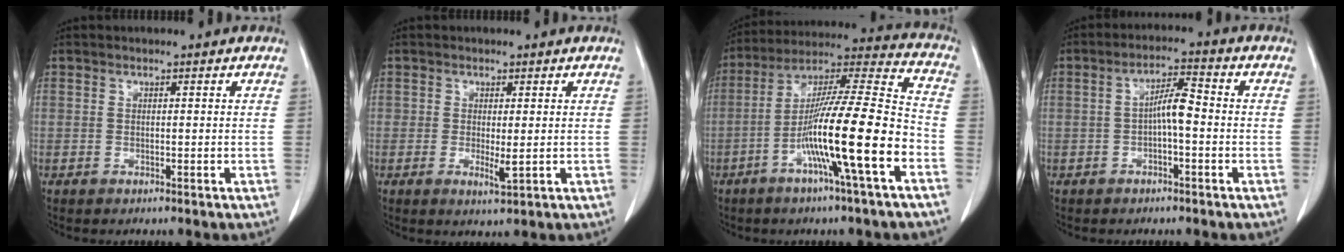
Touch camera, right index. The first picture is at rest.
{"total": 2.4, "force": [-0.3, 0.5, 2.3], "torque": [-0.038, -0.007, -0.003]}
{"total": 17.9, "force": [-6.5, -0.2, 16.7], "torque": [-0.292, 0.000, -0.120]}
{"total": 4.6, "force": [-0.6, 0.9, 4.5], "torque": [-0.079, 0.016, -0.010]}